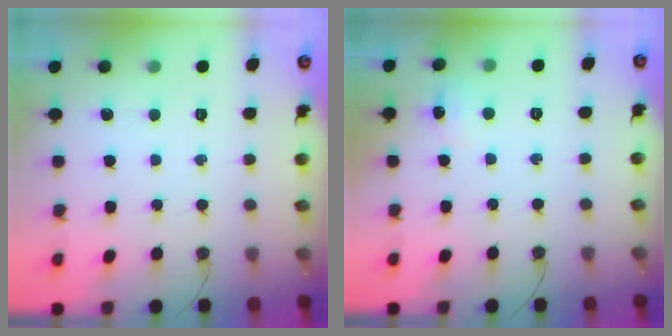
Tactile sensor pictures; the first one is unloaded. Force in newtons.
{"total": 4.3, "press": 4.3, "slide": 0.5}